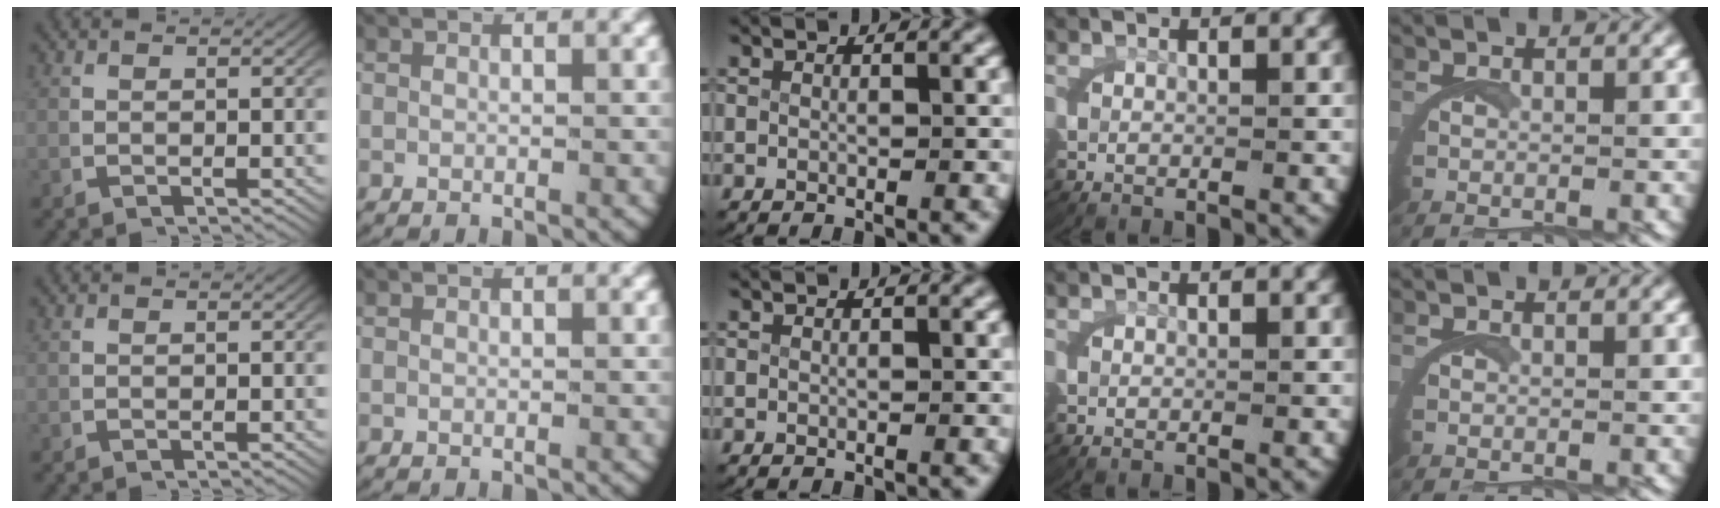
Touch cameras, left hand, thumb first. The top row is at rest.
{}